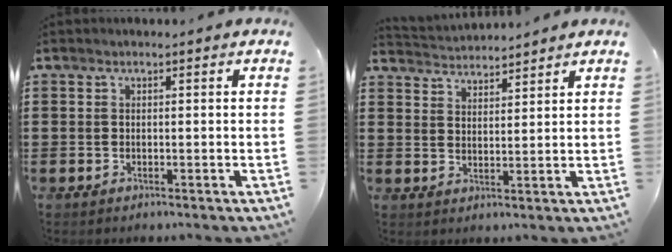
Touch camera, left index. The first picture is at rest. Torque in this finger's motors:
{"motor_torque": [0.42, 0.38, -0.42, 0.05]}